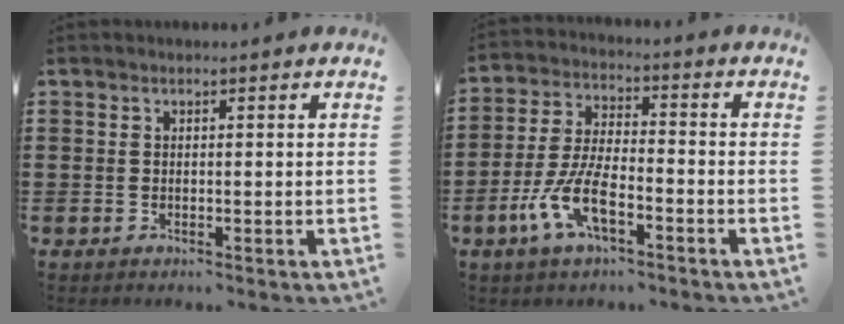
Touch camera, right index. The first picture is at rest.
{"total": 8.4, "force": [-4.1, 2.9, 6.8], "torque": [-0.166, -0.010, -0.083]}